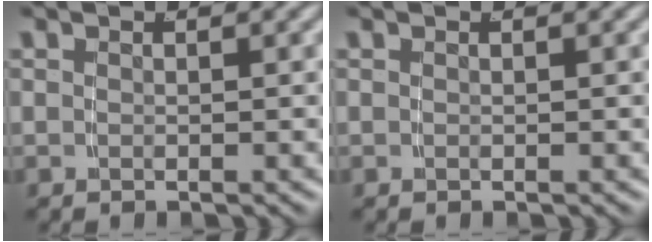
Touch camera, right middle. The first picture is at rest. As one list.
[{"total": 0.0}]